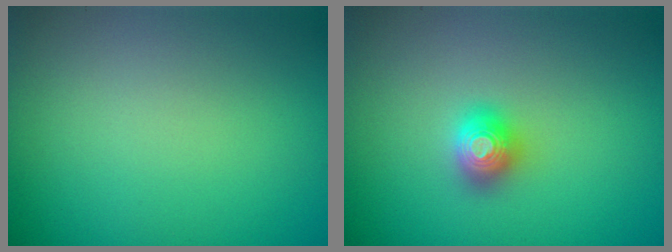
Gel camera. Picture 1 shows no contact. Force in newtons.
{"total": 2.0, "press": 2.0, "slide": 0.1}